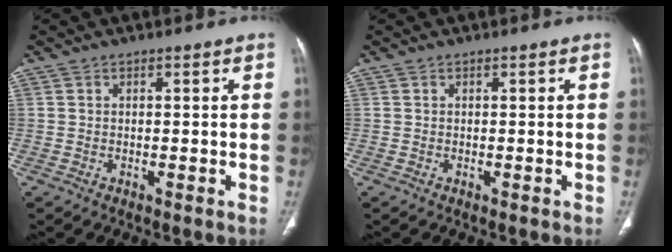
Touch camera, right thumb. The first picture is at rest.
{"total": 0.0}